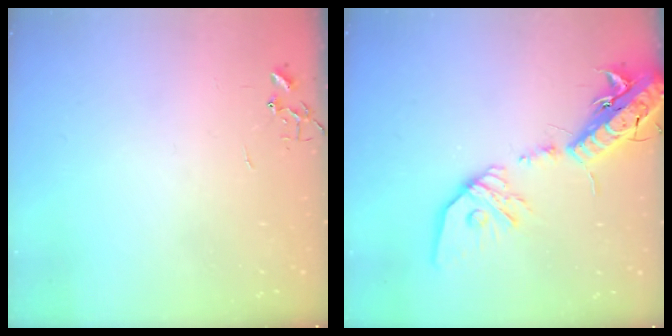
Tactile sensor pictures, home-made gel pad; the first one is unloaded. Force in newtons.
{"total": 21.0, "press": 20.6, "slide": 4.1}